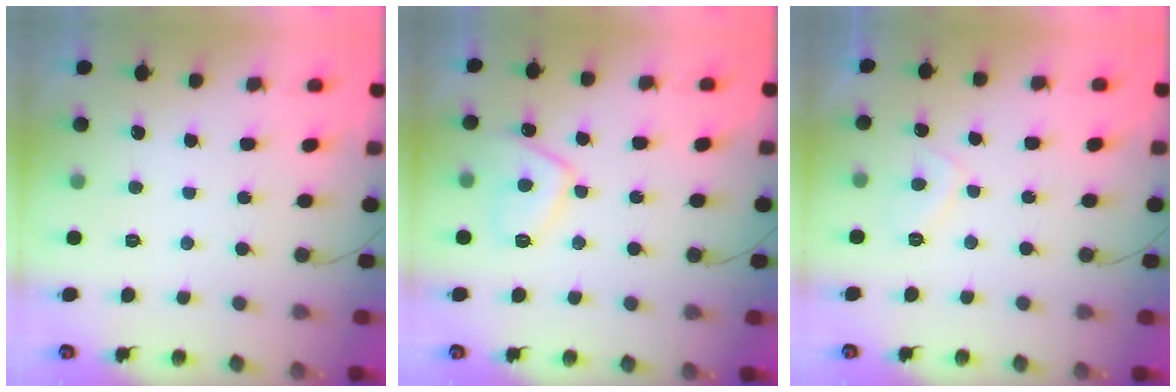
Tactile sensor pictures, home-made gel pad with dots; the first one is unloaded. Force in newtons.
{"total": 8.9, "press": 8.8, "slide": 1.2}
{"total": 2.8, "press": 2.8, "slide": 0.4}